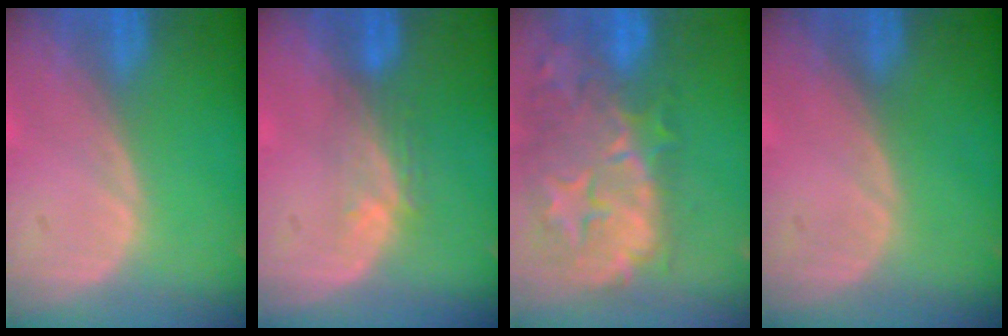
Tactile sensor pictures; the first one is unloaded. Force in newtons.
{"total": 3.4, "press": 3.0, "slide": 1.7}
{"total": 13.1, "press": 11.7, "slide": 6.0}
{"total": 0.0}